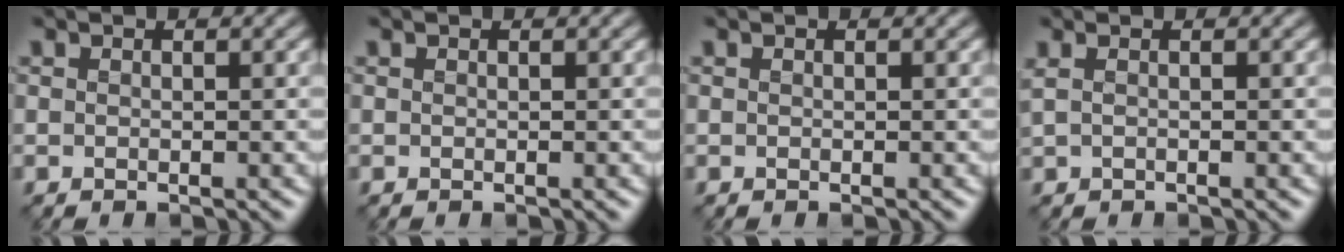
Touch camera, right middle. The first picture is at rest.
{"total": 0.0}
{"total": 0.0}
{"total": 0.5, "force": [0.2, 0.1, 0.4], "torque": [-0.011, 0.002, 0.004]}